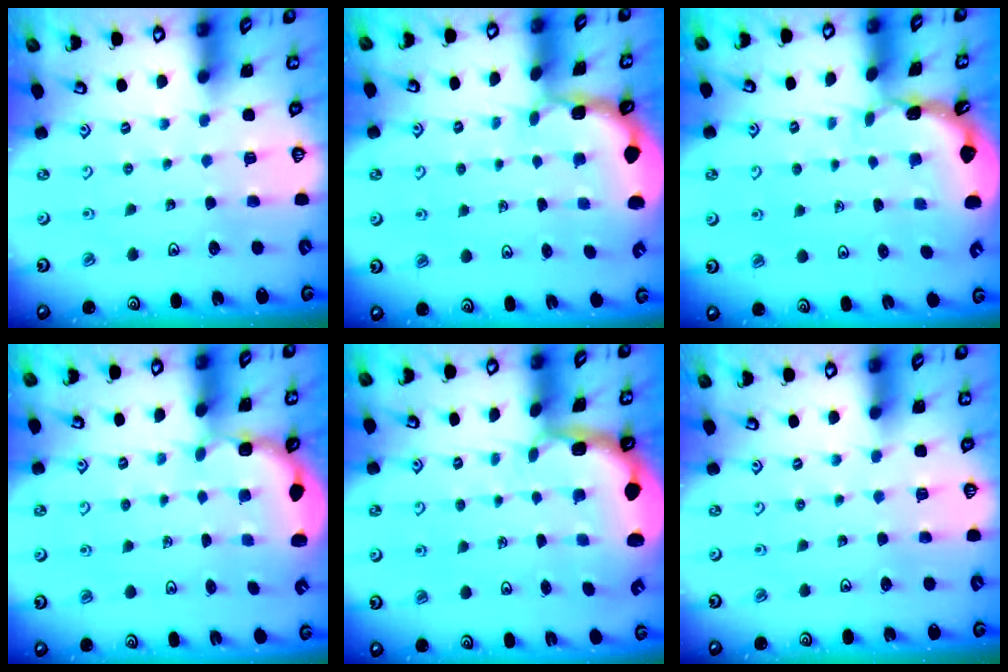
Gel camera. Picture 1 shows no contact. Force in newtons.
{"total": 1.8, "press": 1.8, "slide": 0.3}
{"total": 1.6, "press": 1.6, "slide": 0.1}
{"total": 3.1, "press": 2.4, "slide": 1.9}
{"total": 2.1, "press": 1.9, "slide": 0.8}
{"total": 0.0}